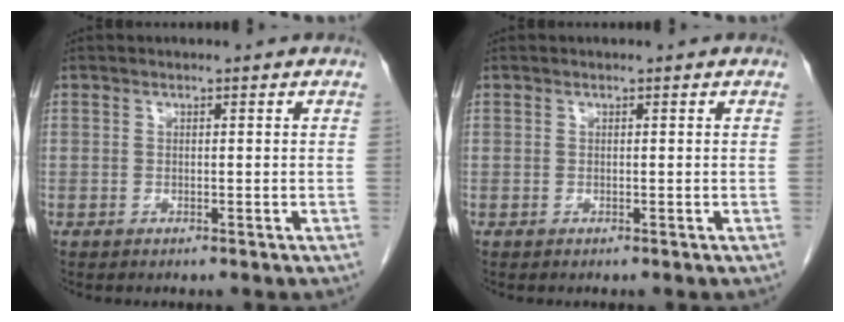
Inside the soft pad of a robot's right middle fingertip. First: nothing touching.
{"total": 0.0}